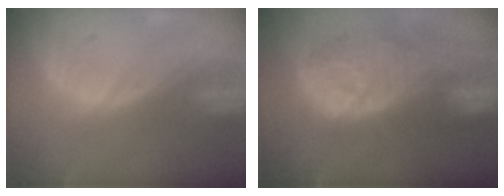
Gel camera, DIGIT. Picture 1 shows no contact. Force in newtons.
{"total": 12.2, "press": 11.0, "slide": 5.3}